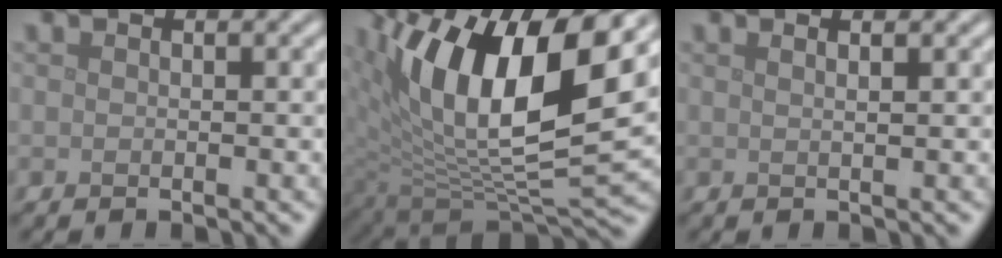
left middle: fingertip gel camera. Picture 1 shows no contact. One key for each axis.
{"total": 15.2, "fx": 6.0, "fy": 6.2, "fz": 12.5, "tx": -0.221, "ty": 0.003, "tz": 0.102}
{"total": 2.0, "fx": 1.1, "fy": 0.9, "fz": 1.5, "tx": 0.001, "ty": 0.001, "tz": -0.009}